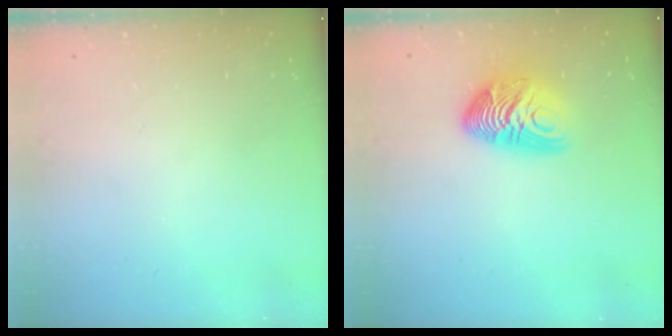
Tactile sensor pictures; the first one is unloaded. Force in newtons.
{"total": 11.7, "press": 11.7, "slide": 0.5}